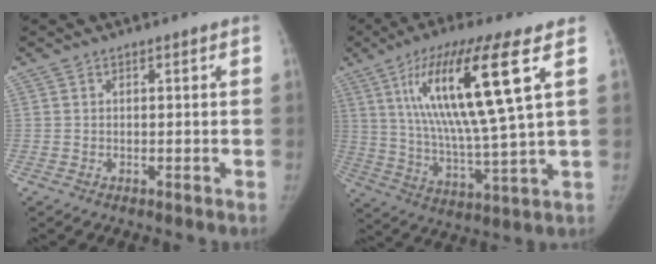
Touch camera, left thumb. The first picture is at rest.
{"total": 19.9, "force": [7.2, 2.6, 18.4], "torque": [-0.346, -0.026, 0.121]}